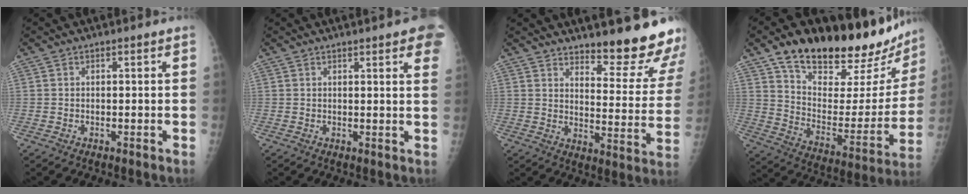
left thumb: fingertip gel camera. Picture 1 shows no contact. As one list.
[{"total": 8.4, "force": [4.9, 1.5, 6.7], "torque": [-0.061, -0.005, 0.047]}, {"total": 16.8, "force": [14.8, 3.2, 7.2], "torque": [-0.053, -0.141, 0.188]}, {"total": 29.3, "force": [21.7, 10.8, 16.5], "torque": [-0.214, -0.078, 0.321]}]